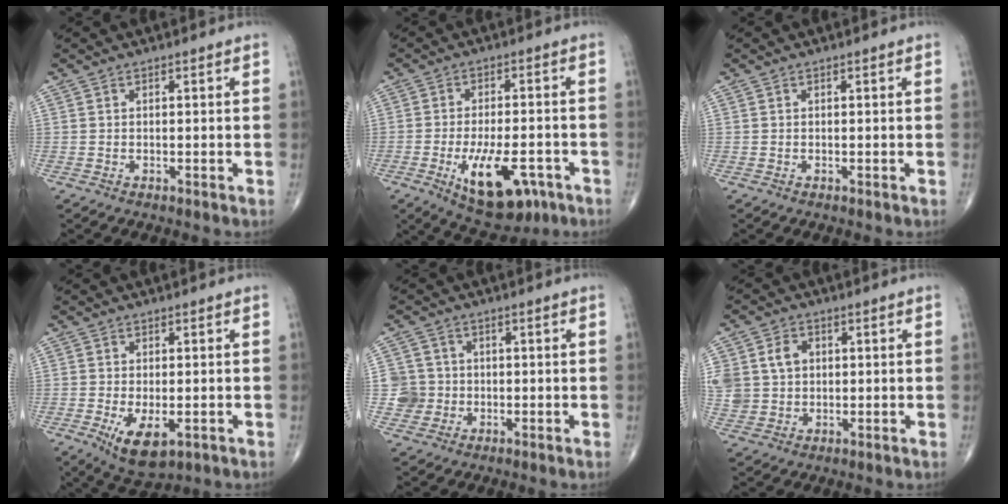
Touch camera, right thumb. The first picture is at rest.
{"total": 13.3, "force": [-5.5, 6.0, 10.4], "torque": [-0.153, 0.013, -0.072]}
{"total": 0.0}
{"total": 7.5, "force": [-2.5, 3.6, 6.1], "torque": [-0.103, -0.016, -0.032]}
{"total": 4.7, "force": [-0.5, 4.6, 0.0], "torque": [0.031, 0.011, -0.013]}
{"total": 10.9, "force": [2.1, 9.2, 5.5], "torque": [-0.120, 0.010, 0.051]}